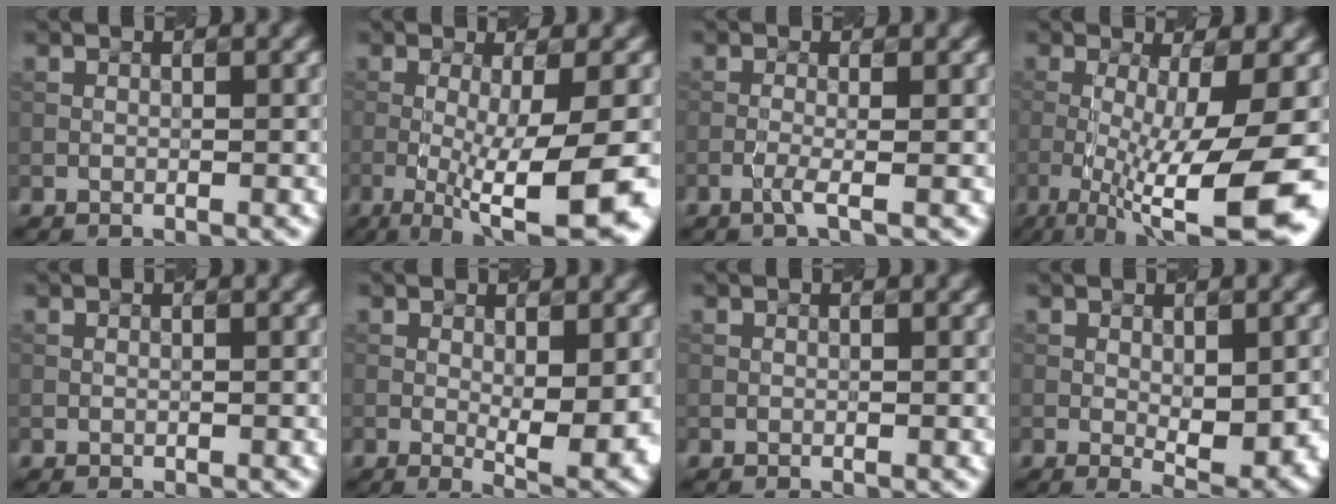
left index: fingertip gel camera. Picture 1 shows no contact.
{"total": 10.3, "force": [-3.1, 2.2, 9.6], "torque": [-0.150, -0.016, -0.035]}
{"total": 1.7, "force": [-0.9, 0.1, 1.4], "torque": [-0.025, 0.007, -0.022]}
{"total": 11.9, "force": [-4.3, 2.8, 10.7], "torque": [-0.186, -0.020, -0.056]}
{"total": 0.0}
{"total": 4.7, "force": [-0.3, 1.2, 4.5], "torque": [-0.067, -0.011, 0.007]}
{"total": 0.0}
{"total": 4.6, "force": [-0.5, 1.7, 4.2], "torque": [-0.064, -0.011, 0.006]}